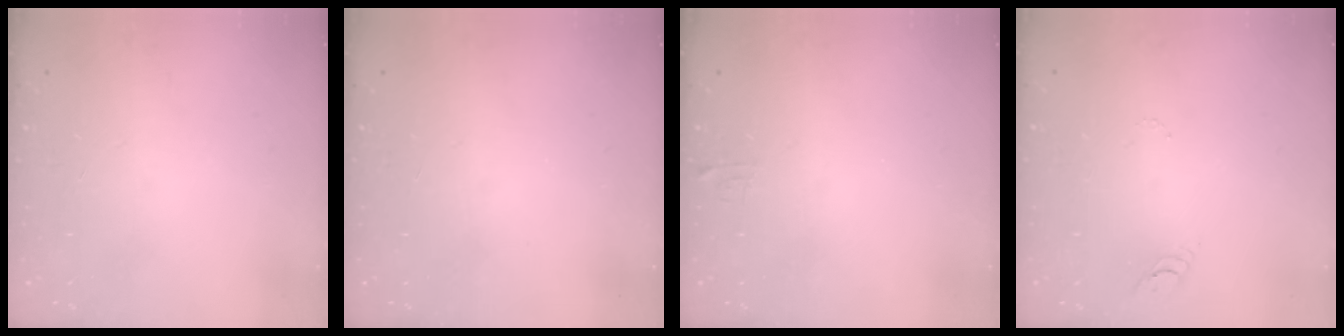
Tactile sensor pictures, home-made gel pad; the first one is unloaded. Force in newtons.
{"total": 0.0}
{"total": 4.2, "press": 4.2, "slide": 0.4}
{"total": 2.7, "press": 2.7, "slide": 0.2}